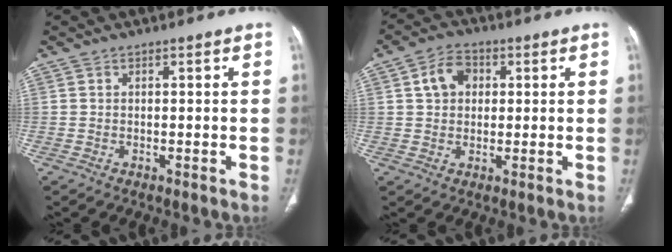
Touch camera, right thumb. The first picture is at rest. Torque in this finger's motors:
{"motor_torque": [-0.47, 0.70, 0.06, -0.05, 0.11]}